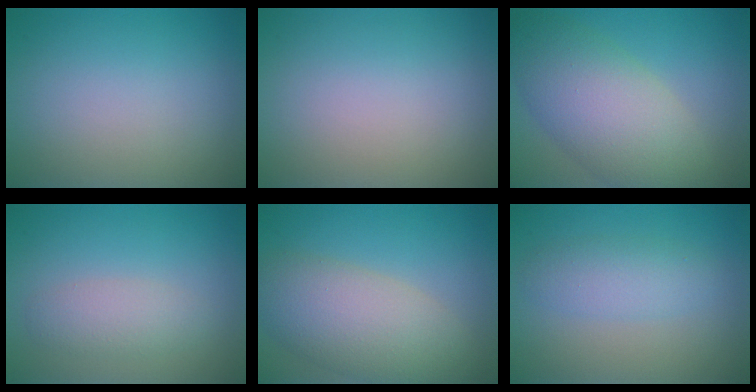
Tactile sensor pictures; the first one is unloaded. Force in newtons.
{"total": 0.0}
{"total": 8.6, "press": 8.6, "slide": 0.4}
{"total": 2.3, "press": 2.3, "slide": 0.1}
{"total": 7.1, "press": 7.1, "slide": 0.5}
{"total": 2.8, "press": 2.8, "slide": 0.1}